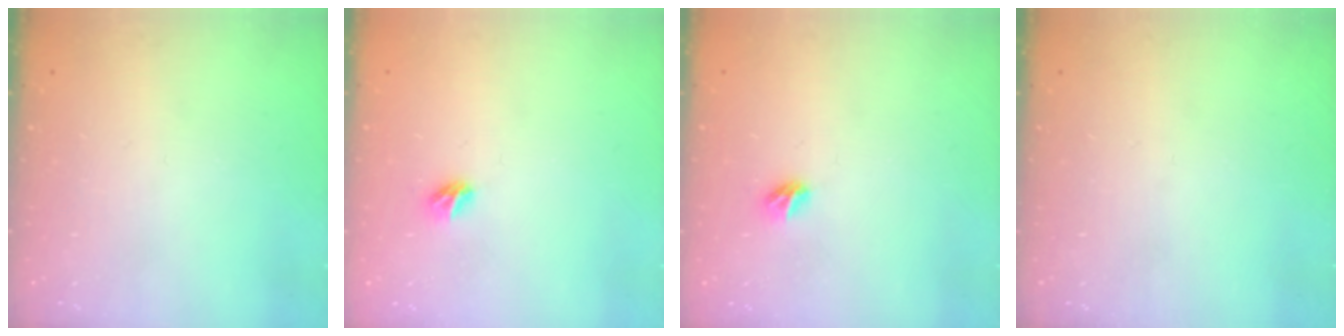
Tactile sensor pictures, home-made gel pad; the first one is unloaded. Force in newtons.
{"total": 5.8, "press": 5.8, "slide": 0.7}
{"total": 5.8, "press": 5.8, "slide": 0.7}
{"total": 0.0}